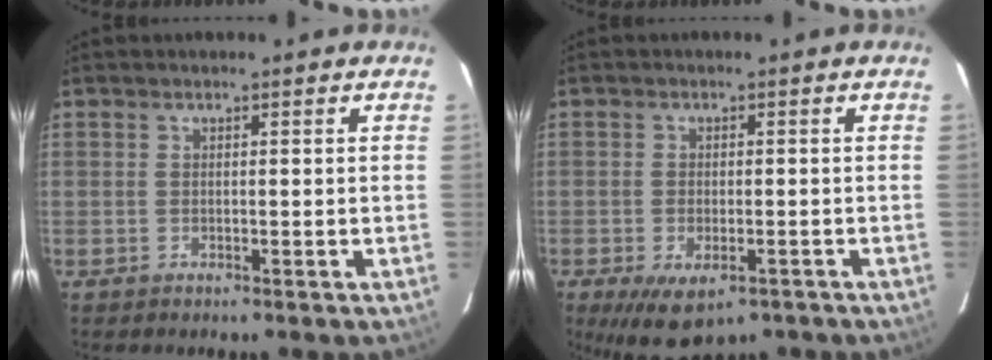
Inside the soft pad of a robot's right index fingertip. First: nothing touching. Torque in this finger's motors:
{"motor_torque": [1.03, -0.76, 0.48, 0.08]}